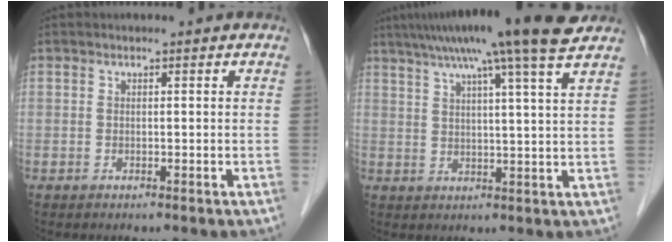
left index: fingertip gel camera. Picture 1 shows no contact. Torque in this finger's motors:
{"motor_torque": [1.06, -1.07, 0.68, 0.16]}